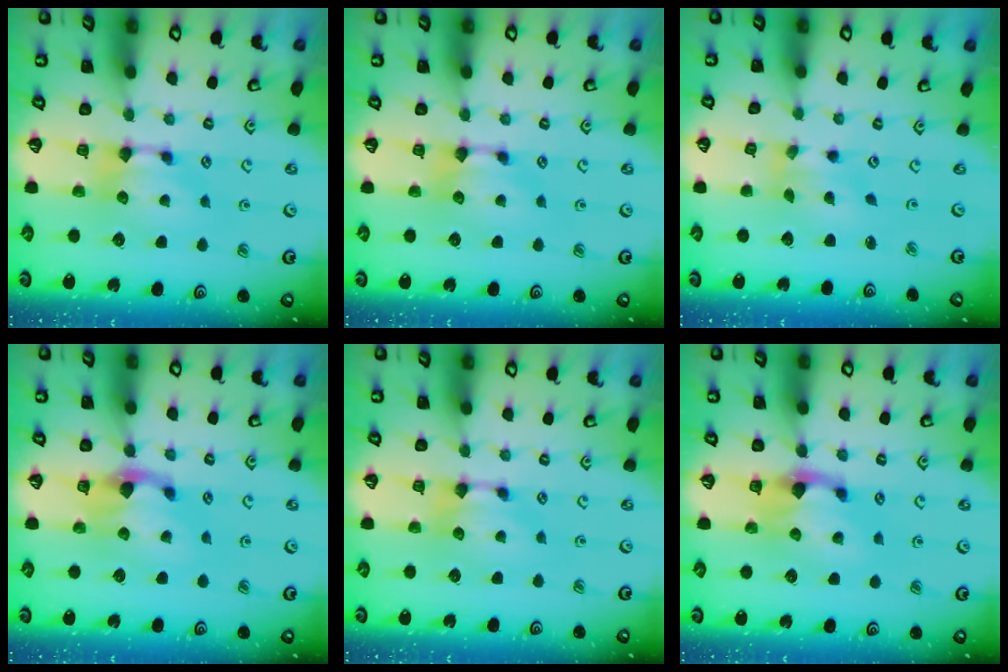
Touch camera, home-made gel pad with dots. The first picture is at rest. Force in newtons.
{"total": 0.0}
{"total": 1.4, "press": 0.3, "slide": 1.4}
{"total": 1.5, "press": 0.4, "slide": 1.4}
{"total": 0.0}
{"total": 1.6, "press": 1.2, "slide": 1.1}